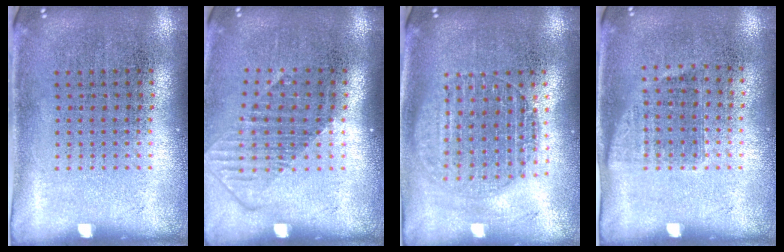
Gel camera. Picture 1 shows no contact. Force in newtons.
{"total": 1.4, "press": 1.1, "slide": 0.9}
{"total": 1.6, "press": 1.4, "slide": 0.8}
{"total": 0.8, "press": 0.7, "slide": 0.4}